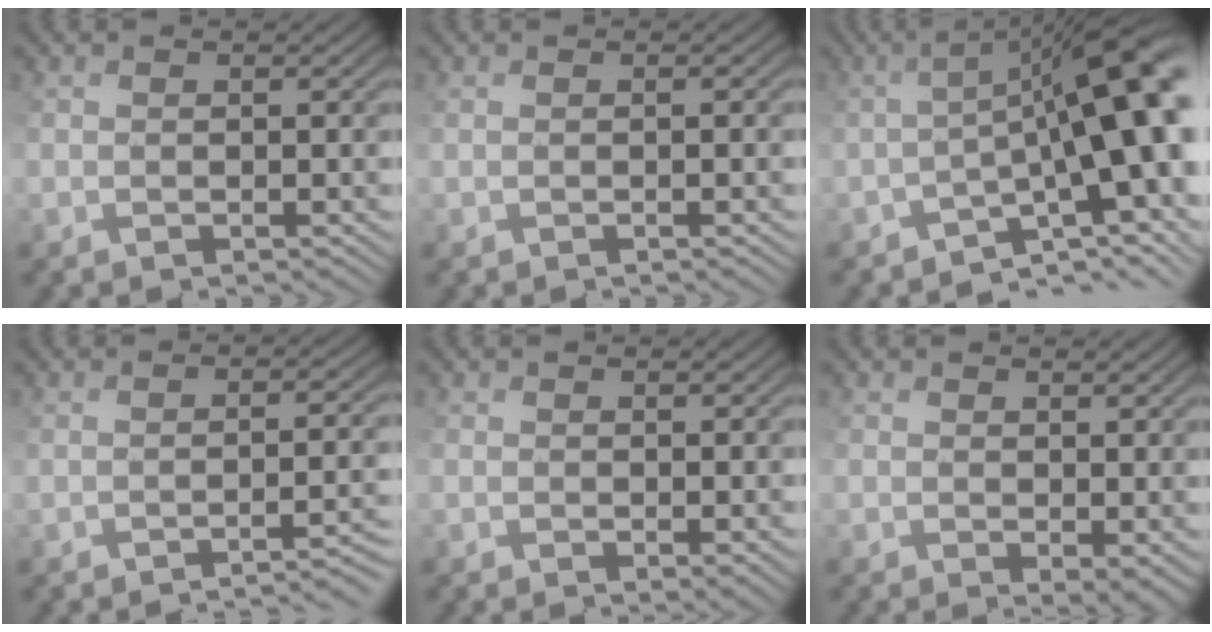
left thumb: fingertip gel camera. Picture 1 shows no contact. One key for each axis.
{"total": 0.7, "fx": -0.2, "fy": 0.0, "fz": 0.7, "tx": -0.006, "ty": 0.001, "tz": 0.007}
{"total": 14.2, "fx": -3.2, "fy": 4.1, "fz": 13.2, "tx": -0.156, "ty": 0.004, "tz": -0.037}
{"total": 5.4, "fx": -3.7, "fy": 0.8, "fz": 3.9, "tx": -0.027, "ty": 0.011, "tz": -0.026}
{"total": 2.4, "fx": -0.3, "fy": 1.3, "fz": 2.0, "tx": -0.041, "ty": -0.010, "tz": -0.002}
{"total": 3.9, "fx": -0.2, "fy": 2.0, "fz": 3.3, "tx": -0.083, "ty": -0.013, "tz": 0.000}